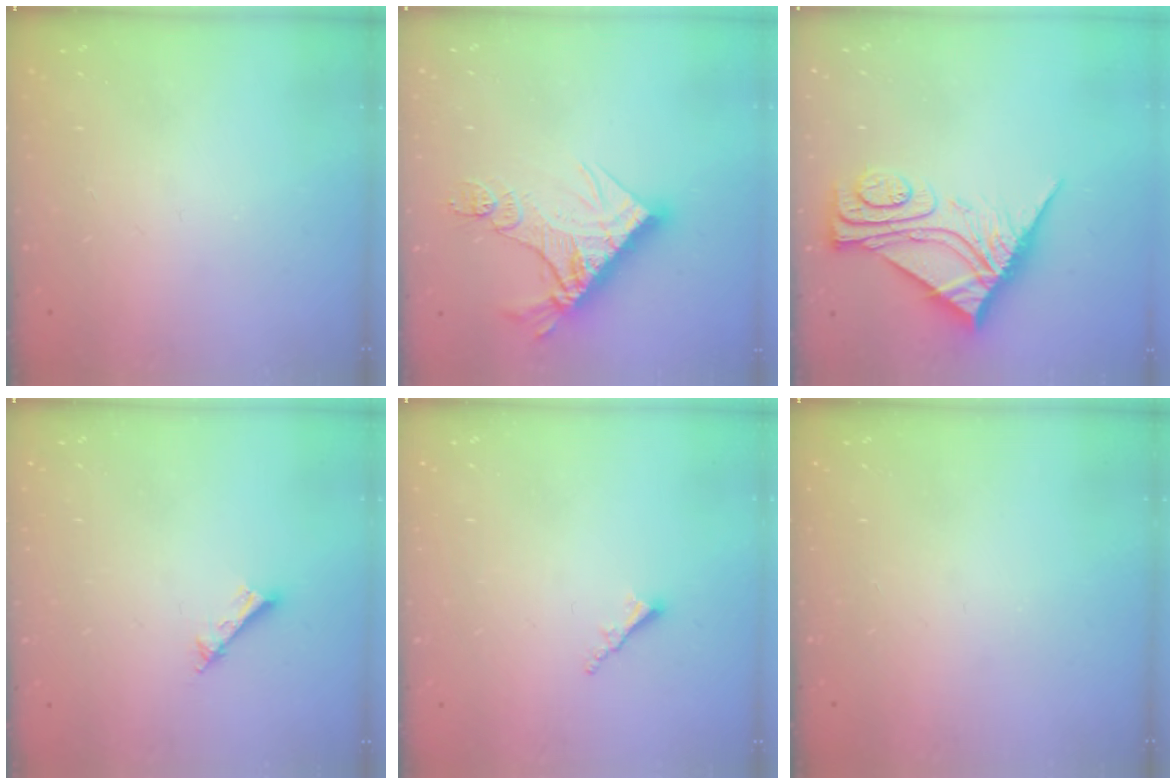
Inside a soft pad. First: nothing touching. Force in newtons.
{"total": 14.9, "press": 14.8, "slide": 1.7}
{"total": 11.1, "press": 11.0, "slide": 1.0}
{"total": 3.4, "press": 3.4, "slide": 0.1}
{"total": 1.7, "press": 1.7, "slide": 0.2}
{"total": 0.0}